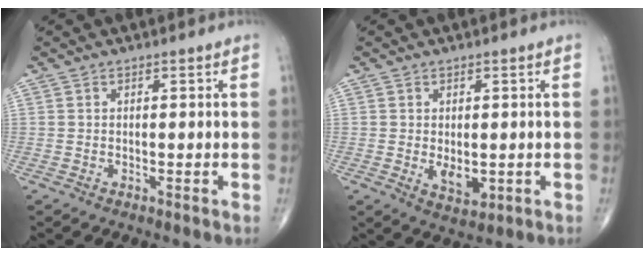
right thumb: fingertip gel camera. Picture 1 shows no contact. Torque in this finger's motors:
{"motor_torque": [0.58, 0.77, -0.08, -0.01, 0.13]}